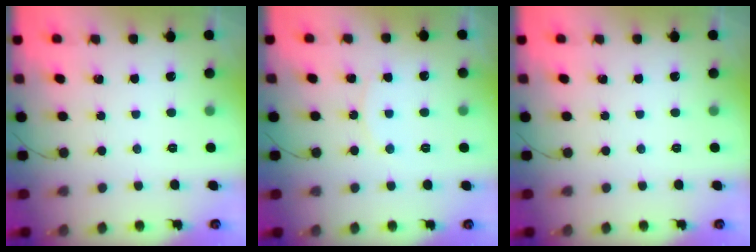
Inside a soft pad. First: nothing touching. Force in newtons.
{"total": 5.8, "press": 5.7, "slide": 0.6}
{"total": 0.0}